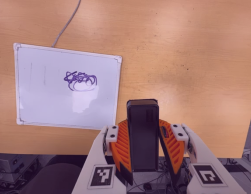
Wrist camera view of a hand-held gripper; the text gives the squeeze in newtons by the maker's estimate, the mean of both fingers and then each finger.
{"total": 5.8, "left": 4.8, "right": 6.9}